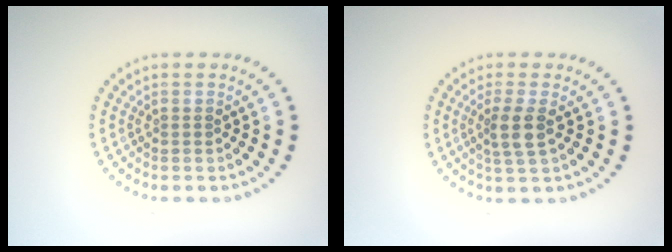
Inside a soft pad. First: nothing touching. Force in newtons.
{"total": 2.3, "press": 2.1, "slide": 1.1}